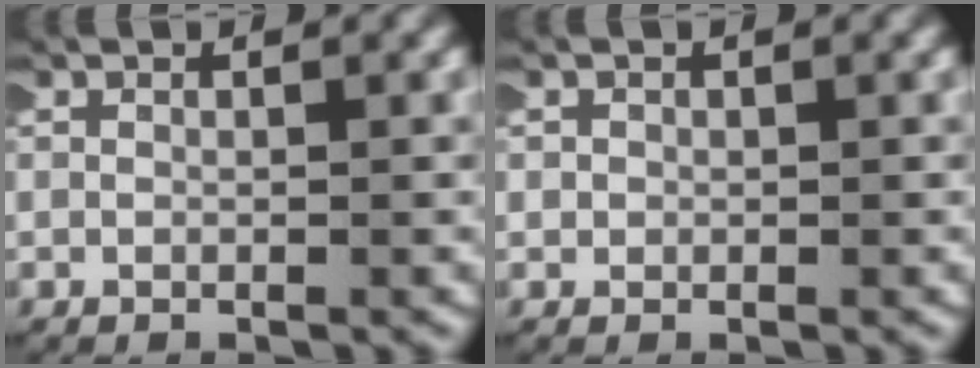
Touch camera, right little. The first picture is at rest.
{"total": 0.7, "force": [0.0, 0.7, -0.1], "torque": [0.001, 0.005, -0.005]}